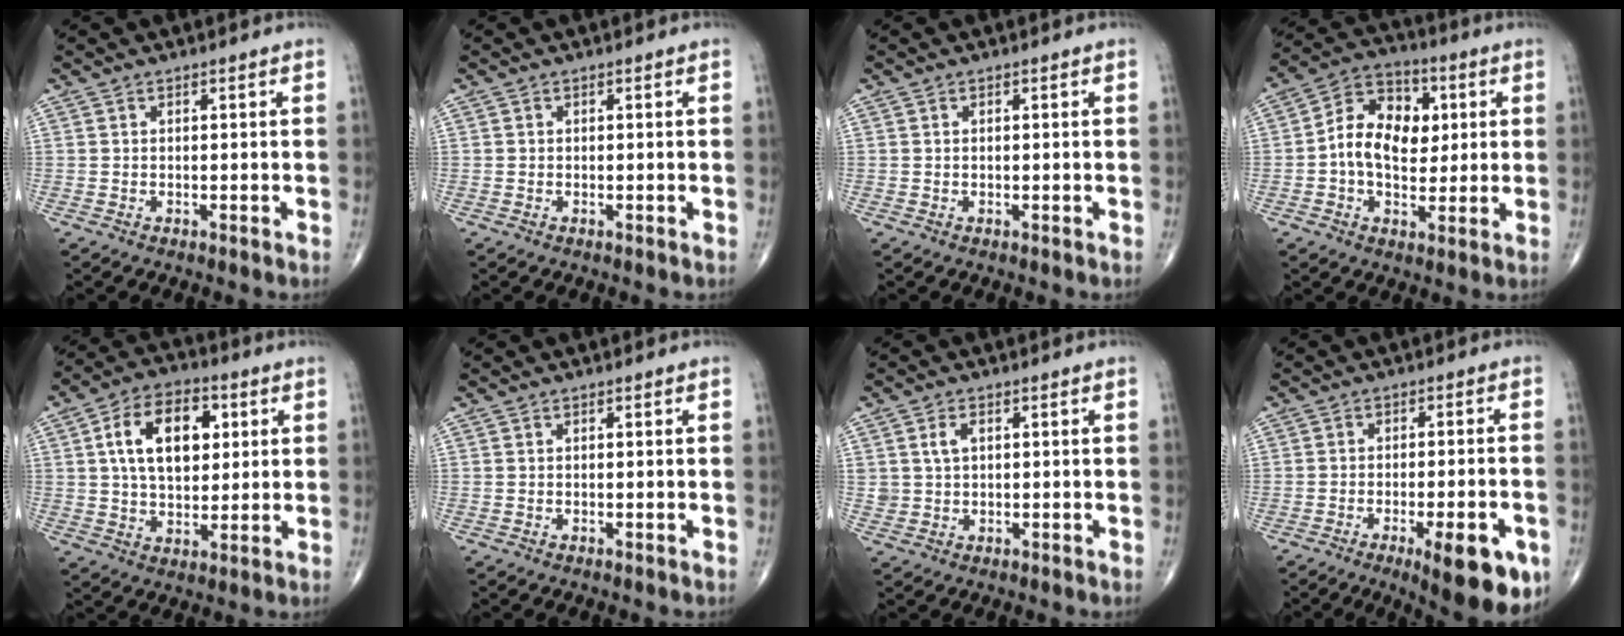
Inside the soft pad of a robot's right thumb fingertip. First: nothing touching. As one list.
[{"total": 0.0}, {"total": 0.0}, {"total": 13.1, "force": [1.1, 9.2, 9.2], "torque": [-0.122, 0.017, 0.011]}, {"total": 14.4, "force": [3.6, 8.7, 10.8], "torque": [-0.156, 0.003, 0.057]}, {"total": 0.0}, {"total": 3.2, "force": [1.0, 2.2, 2.1], "torque": [-0.035, -0.002, 0.022]}, {"total": 13.9, "force": [-6.5, 4.2, 11.5], "torque": [-0.114, 0.014, -0.078]}]